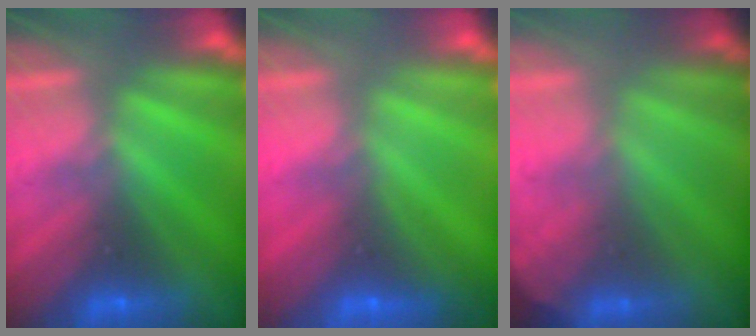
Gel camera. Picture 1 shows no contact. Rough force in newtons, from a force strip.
{"total": 3.1}
{"total": 1.9}